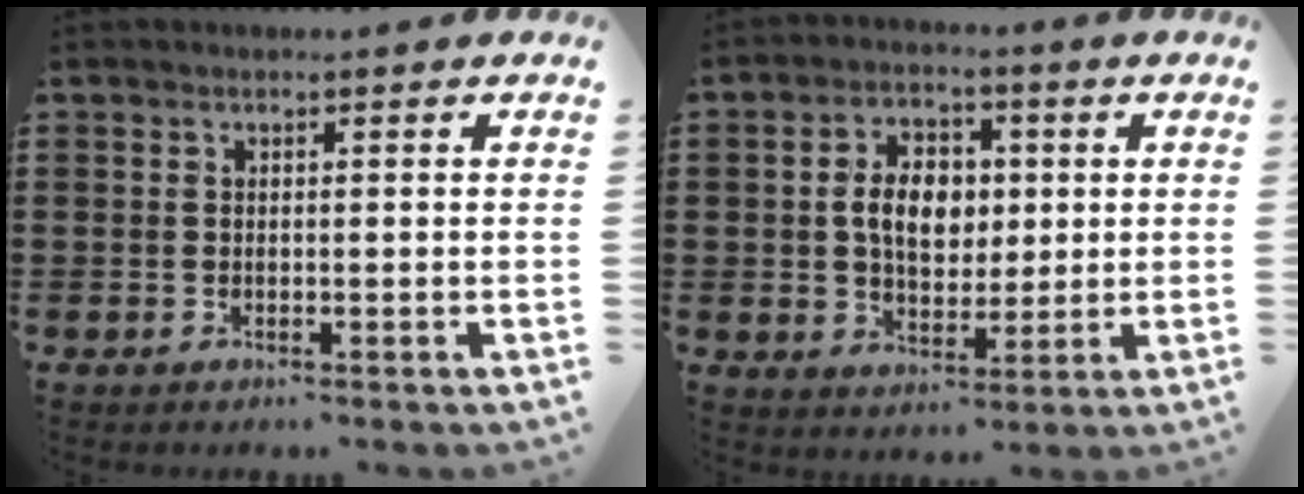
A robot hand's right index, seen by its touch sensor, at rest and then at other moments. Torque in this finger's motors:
{"motor_torque": [0.65, -0.24, 0.44, 0.10]}